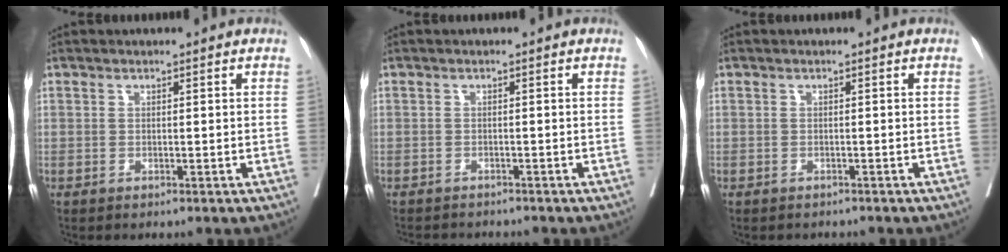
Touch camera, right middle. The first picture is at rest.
{"total": 4.5, "force": [-4.3, 0.9, 1.1], "torque": [-0.008, -0.006, -0.062]}
{"total": 2.6, "force": [-2.4, 0.8, 0.4], "torque": [-0.006, -0.003, -0.034]}